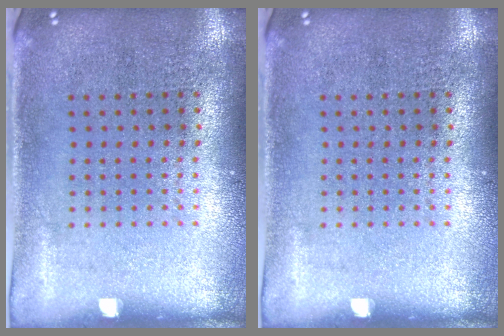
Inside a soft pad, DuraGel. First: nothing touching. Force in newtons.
{"total": 0.0}